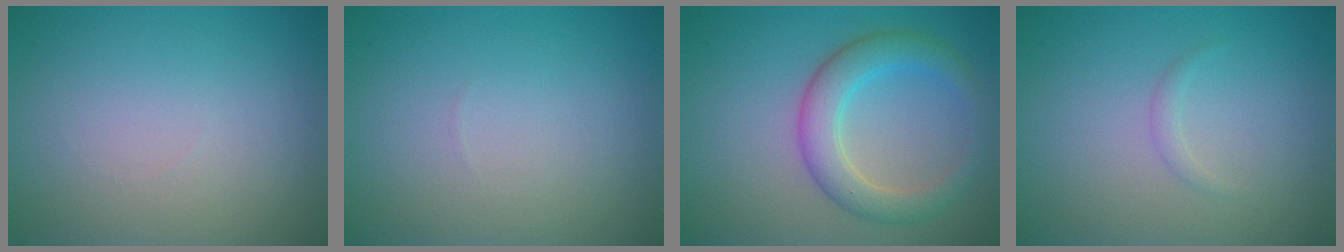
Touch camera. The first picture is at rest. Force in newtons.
{"total": 0.0}
{"total": 4.5, "press": 4.5, "slide": 0.1}
{"total": 0.8, "press": 0.8, "slide": 0.0}